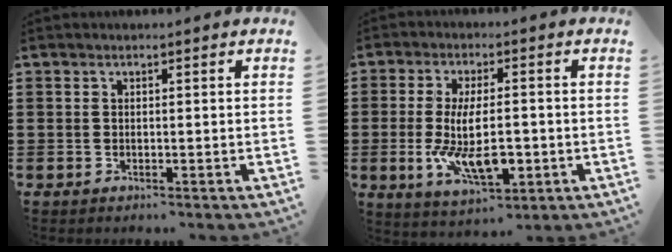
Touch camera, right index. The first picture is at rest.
{"total": 10.2, "force": [-1.7, 4.3, 9.1], "torque": [-0.187, -0.010, -0.032]}